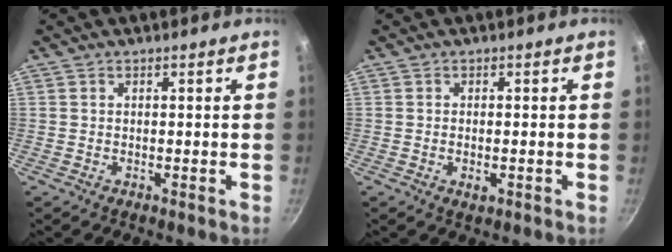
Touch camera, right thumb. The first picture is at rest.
{"total": 2.0, "force": [-0.6, 0.9, 1.7], "torque": [-0.032, -0.001, -0.008]}